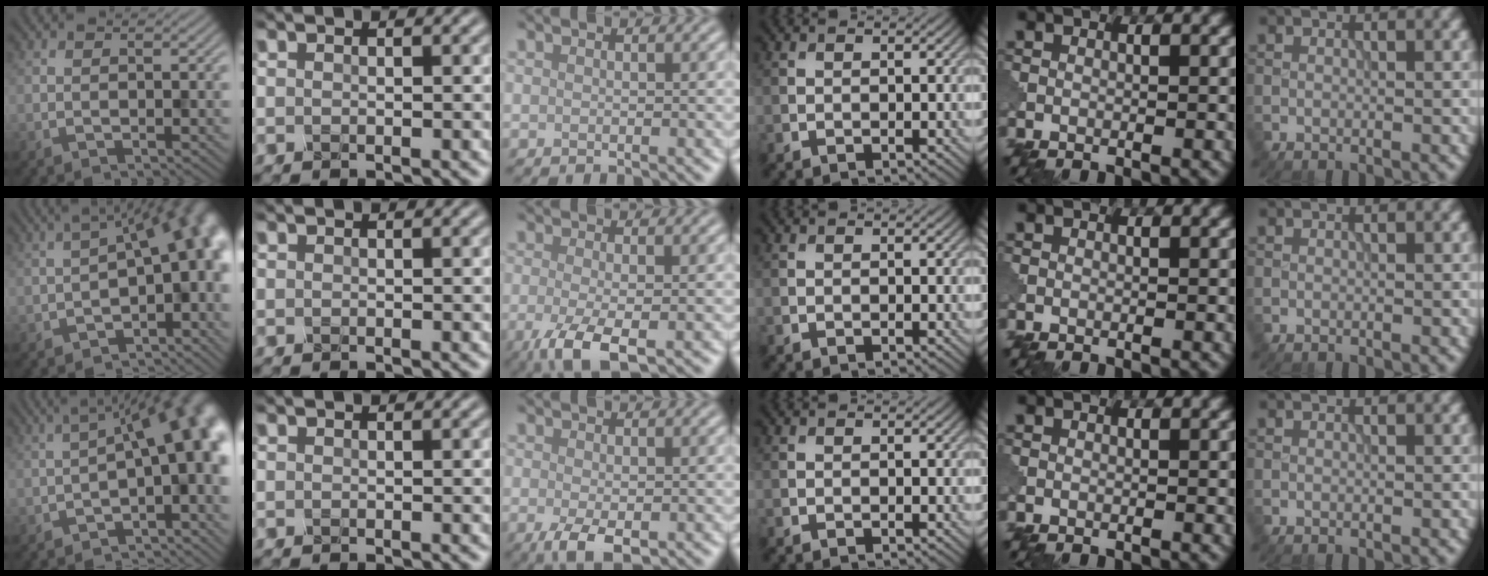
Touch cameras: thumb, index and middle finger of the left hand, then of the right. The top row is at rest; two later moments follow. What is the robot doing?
{"motion": "shake", "object": "medicine bottle"}